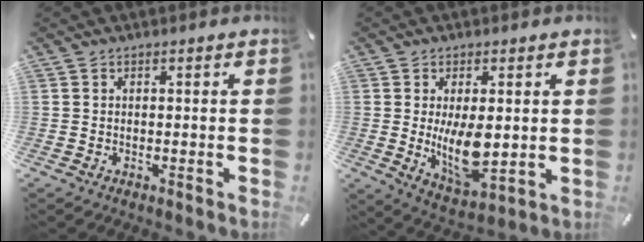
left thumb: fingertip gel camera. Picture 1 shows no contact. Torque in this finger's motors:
{"motor_torque": [0.16, 0.61, 0.32, -0.12, 0.19]}